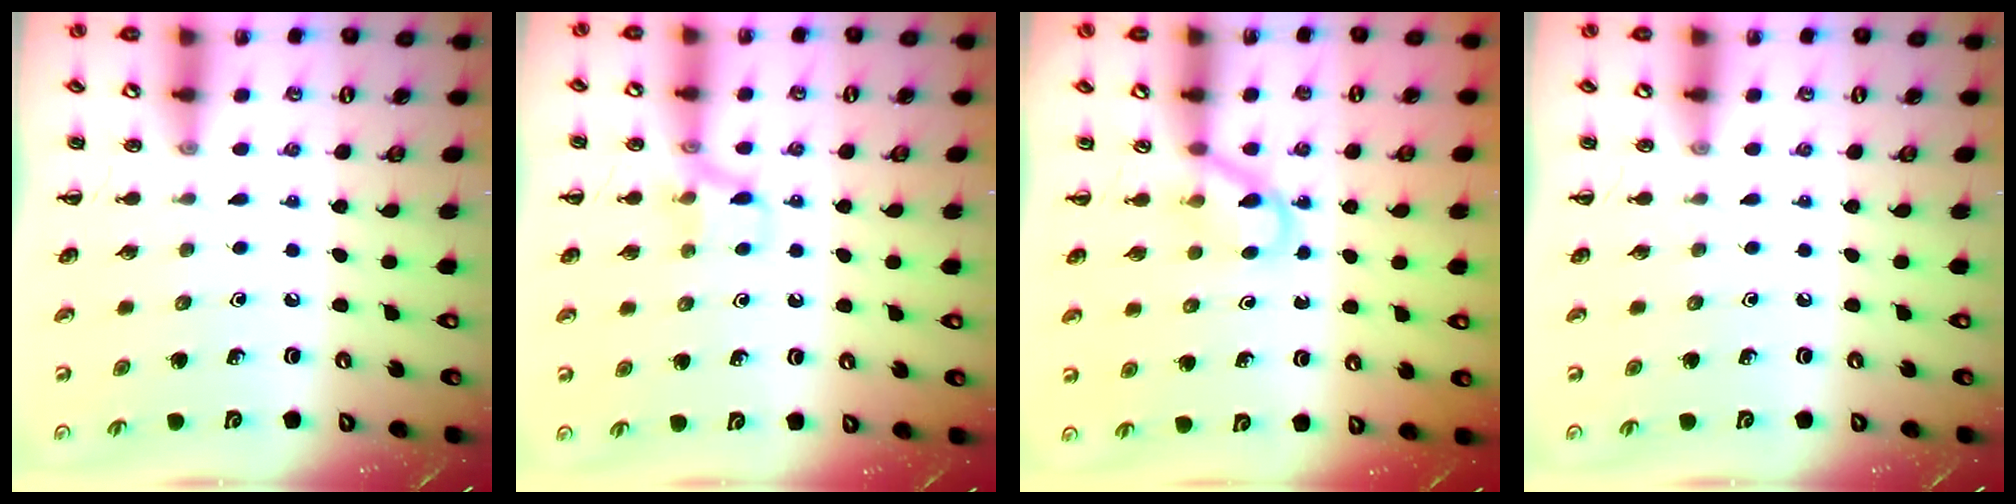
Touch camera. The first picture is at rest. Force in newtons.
{"total": 8.0, "press": 7.9, "slide": 1.1}
{"total": 3.5, "press": 3.2, "slide": 1.5}
{"total": 0.0}